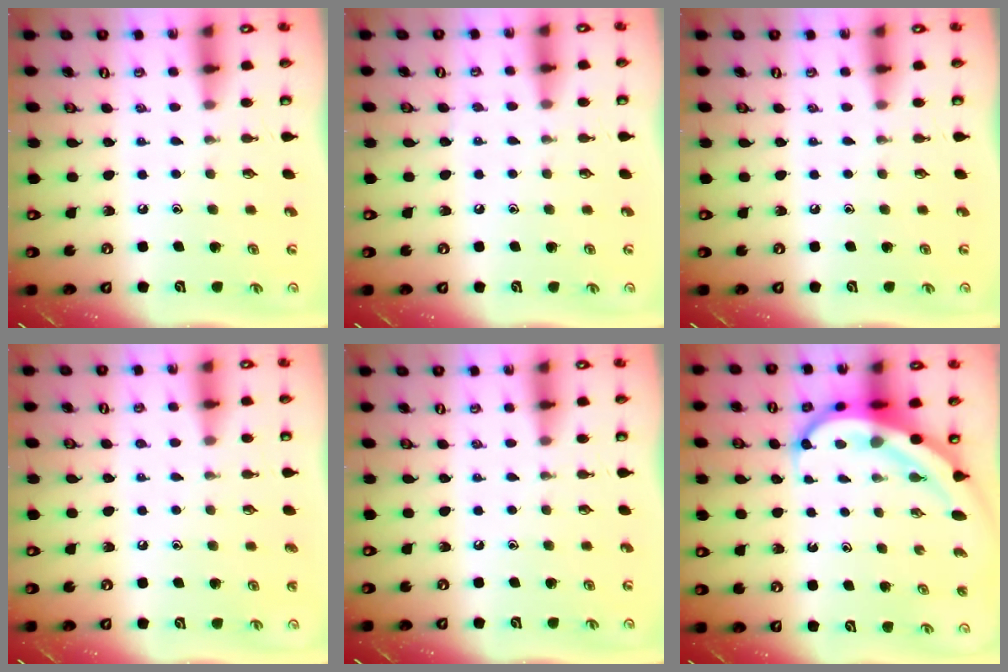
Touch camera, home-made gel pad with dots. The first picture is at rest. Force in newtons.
{"total": 4.1, "press": 4.1, "slide": 0.4}
{"total": 0.0}
{"total": 2.5, "press": 2.4, "slide": 0.3}
{"total": 0.0}
{"total": 8.9, "press": 8.8, "slide": 1.2}